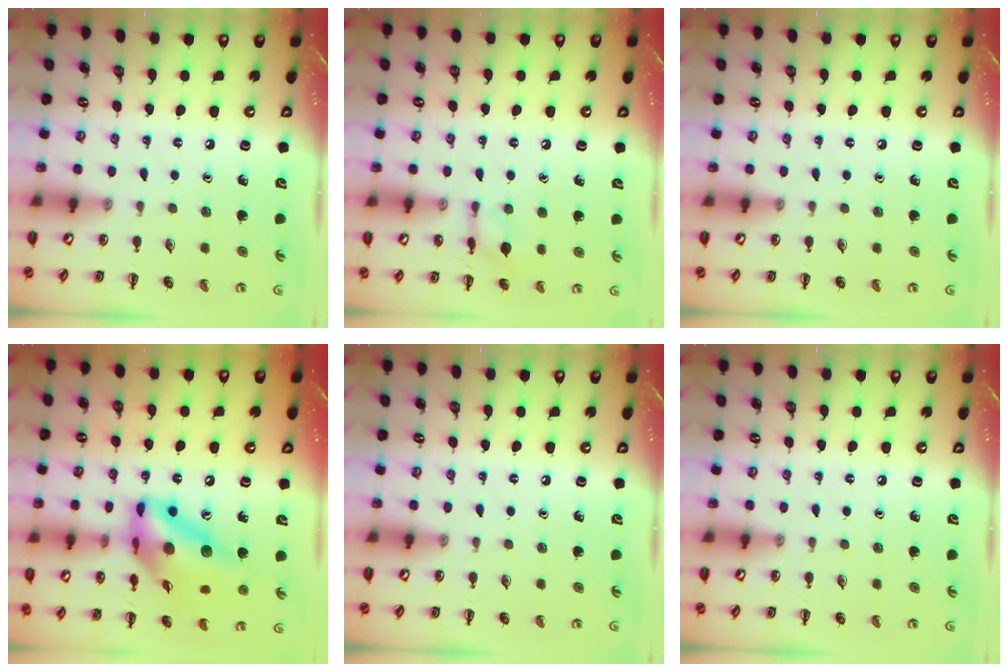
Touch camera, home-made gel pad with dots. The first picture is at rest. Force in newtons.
{"total": 7.3, "press": 7.2, "slide": 0.7}
{"total": 0.0}
{"total": 16.9, "press": 16.1, "slide": 5.0}
{"total": 0.0}
{"total": 0.0}